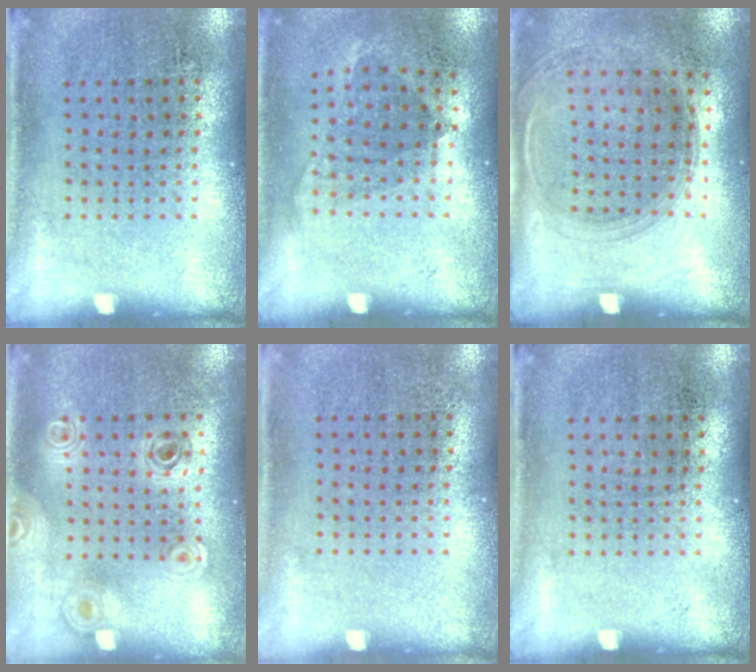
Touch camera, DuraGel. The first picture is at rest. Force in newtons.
{"total": 1.0, "press": 0.8, "slide": 0.6}
{"total": 1.4, "press": 1.2, "slide": 0.6}
{"total": 0.8, "press": 0.8, "slide": 0.1}
{"total": 0.0}
{"total": 0.0}